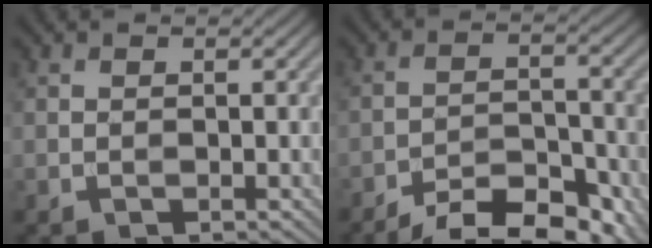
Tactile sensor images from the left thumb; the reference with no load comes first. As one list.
[{"total": 10.0, "force": [-7.9, 3.5, 5.0], "torque": [-0.072, -0.001, -0.126]}]